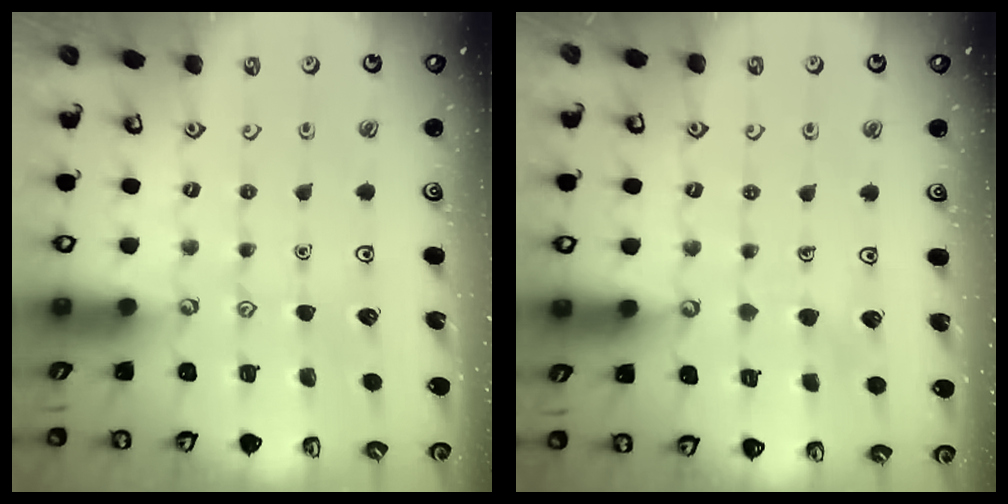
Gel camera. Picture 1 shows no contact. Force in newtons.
{"total": 3.6, "press": 3.6, "slide": 0.2}